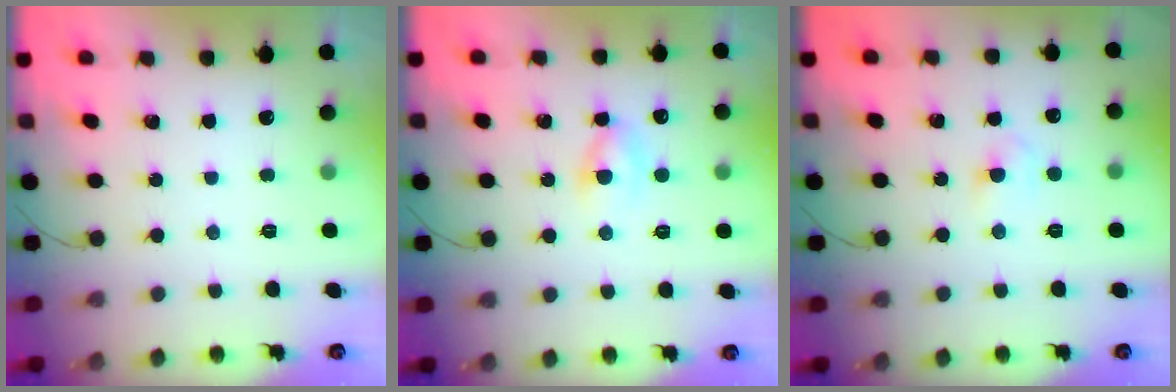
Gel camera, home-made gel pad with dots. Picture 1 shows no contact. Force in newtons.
{"total": 4.7, "press": 4.6, "slide": 1.0}
{"total": 3.4, "press": 3.2, "slide": 1.1}